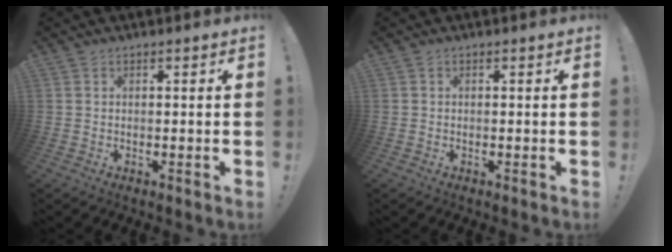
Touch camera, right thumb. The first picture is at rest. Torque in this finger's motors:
{"motor_torque": [-0.04, -0.14, -0.14, 0.20, -0.02]}